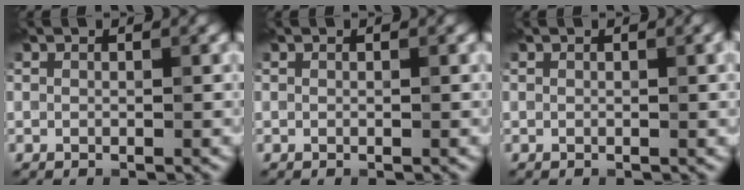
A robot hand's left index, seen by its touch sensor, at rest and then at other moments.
{"total": 0.0}
{"total": 1.2, "force": [0.2, 0.3, 1.2], "torque": [-0.010, 0.003, 0.000]}